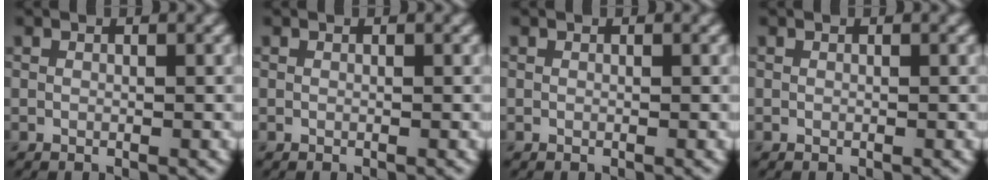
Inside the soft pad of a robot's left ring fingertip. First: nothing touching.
{"total": 0.0}
{"total": 0.0}
{"total": 0.0}